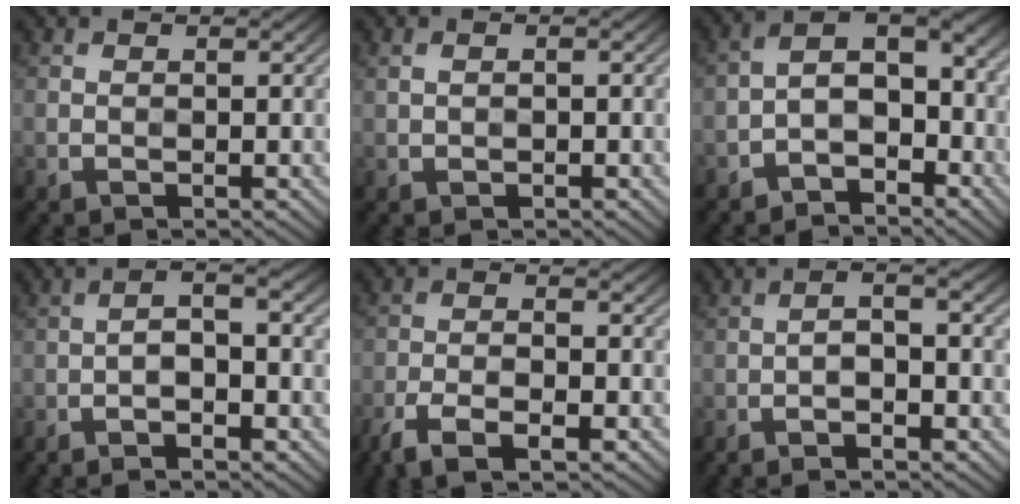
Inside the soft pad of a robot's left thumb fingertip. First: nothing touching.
{"total": 1.0, "force": [0.0, 0.5, 0.8], "torque": [-0.021, 0.005, 0.001]}
{"total": 6.8, "force": [-4.0, 3.5, 4.2], "torque": [-0.060, 0.006, -0.085]}
{"total": 5.5, "force": [-1.9, 1.3, 5.0], "torque": [-0.089, 0.006, -0.034]}
{"total": 6.7, "force": [-4.3, 1.8, 4.7], "torque": [-0.099, -0.009, -0.081]}
{"total": 4.9, "force": [-1.9, 1.0, 4.4], "torque": [-0.077, 0.006, -0.033]}